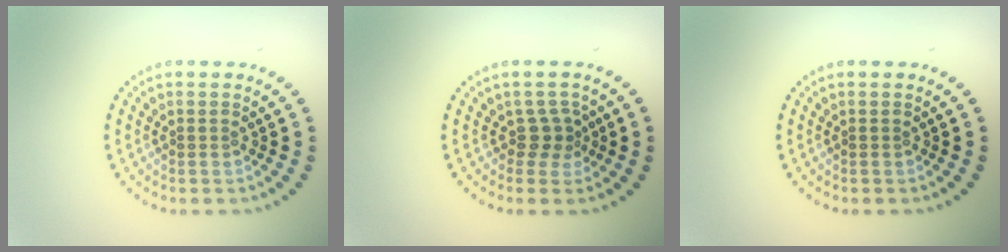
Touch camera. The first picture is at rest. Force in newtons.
{"total": 1.9, "press": 1.2, "slide": 1.5}
{"total": 0.0}